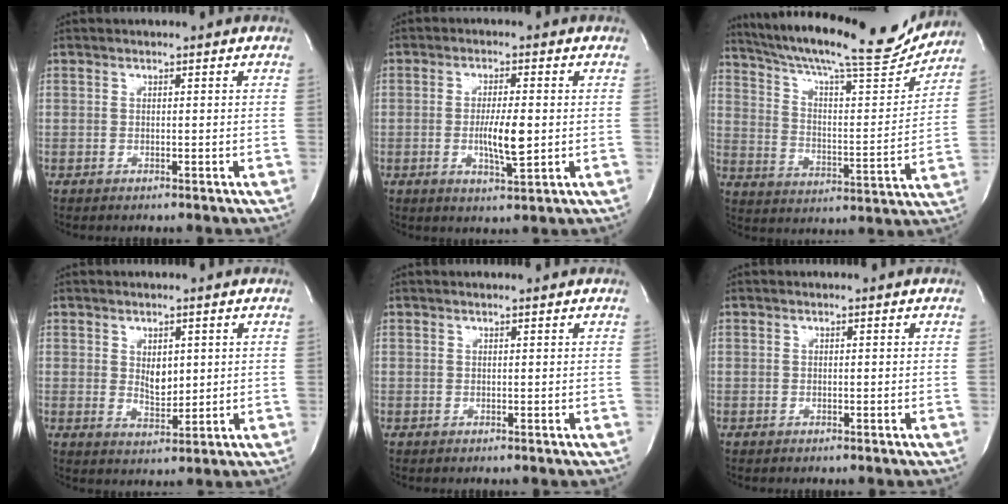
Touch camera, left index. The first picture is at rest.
{"total": 5.8, "force": [-0.5, 1.0, 5.7], "torque": [-0.105, -0.010, -0.008]}
{"total": 22.8, "force": [20.3, 3.0, 9.9], "torque": [-0.172, -0.018, 0.292]}
{"total": 3.6, "force": [1.0, 2.0, 2.8], "torque": [-0.049, -0.007, 0.025]}
{"total": 1.2, "force": [1.2, 0.0, 0.3], "torque": [-0.009, 0.008, 0.018]}
{"total": 0.0}